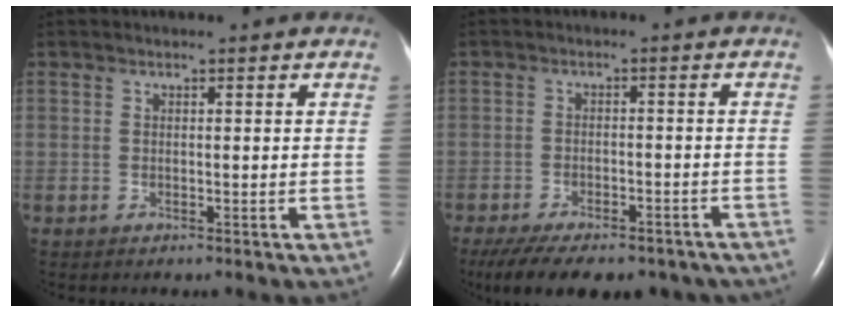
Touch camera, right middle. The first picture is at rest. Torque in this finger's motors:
{"motor_torque": [1.08, -1.06, 0.19, 0.13]}